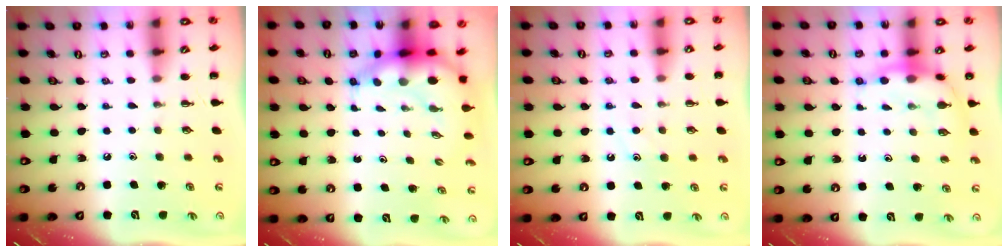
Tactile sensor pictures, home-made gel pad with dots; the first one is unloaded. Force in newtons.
{"total": 7.7, "press": 7.3, "slide": 2.5}
{"total": 8.4, "press": 8.4, "slide": 1.0}
{"total": 7.4, "press": 7.3, "slide": 0.8}